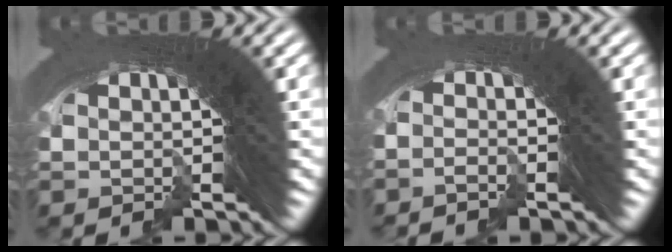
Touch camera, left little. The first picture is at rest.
{"total": 2.3, "force": [-0.4, -1.7, -1.5], "torque": [0.037, 0.006, -0.013]}